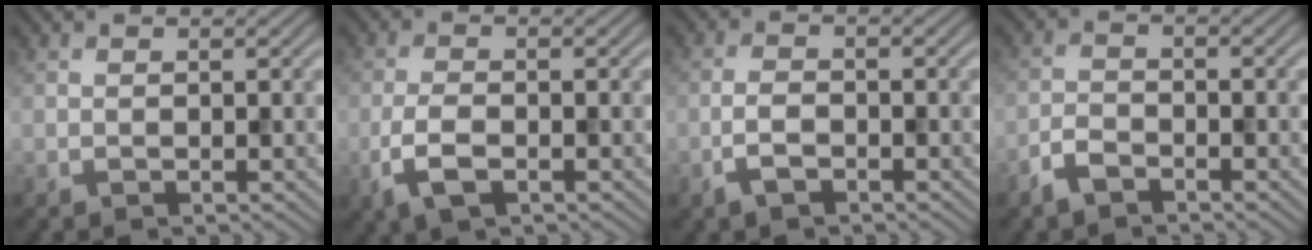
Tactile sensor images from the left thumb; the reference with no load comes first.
{"total": 4.3, "force": [-1.9, 1.9, 3.4], "torque": [-0.080, -0.004, -0.042]}
{"total": 2.8, "force": [-1.7, 1.2, 1.9], "torque": [-0.044, 0.000, -0.039]}
{"total": 2.9, "force": [-2.3, 1.1, 1.4], "torque": [-0.033, 0.000, -0.055]}